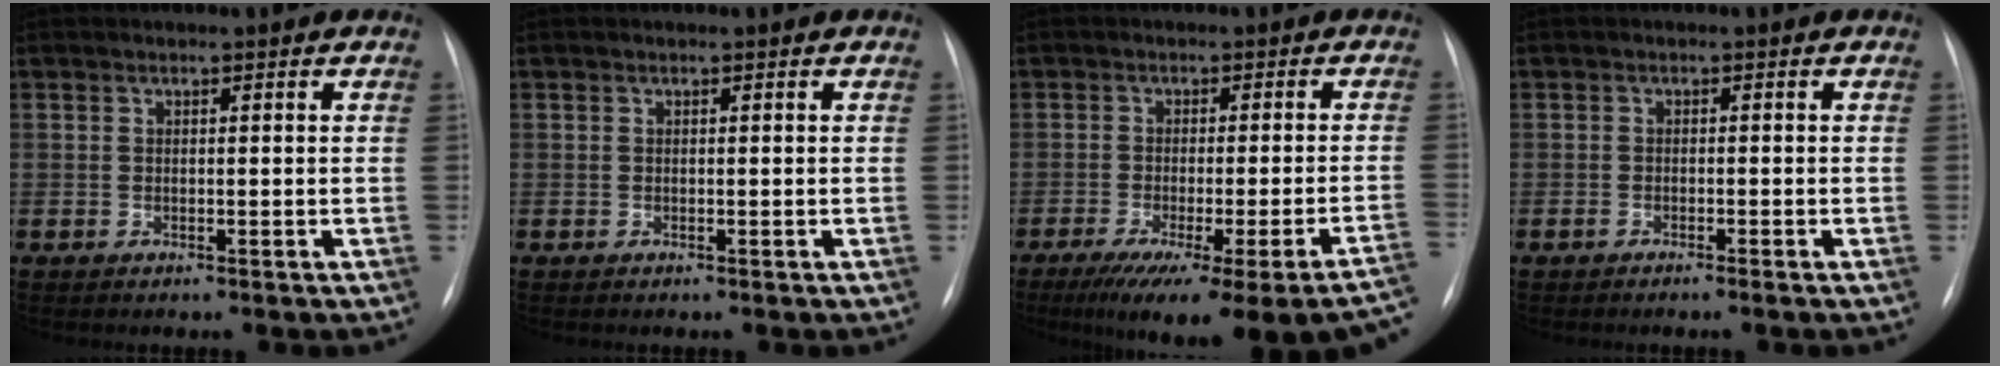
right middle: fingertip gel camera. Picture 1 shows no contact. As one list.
[{"total": 0.0}, {"total": 22.0, "force": [-17.6, 0.6, 13.2], "torque": [-0.109, -0.033, -0.228]}, {"total": 1.1, "force": [-0.8, -0.1, 0.6], "torque": [-0.013, -0.001, -0.016]}]